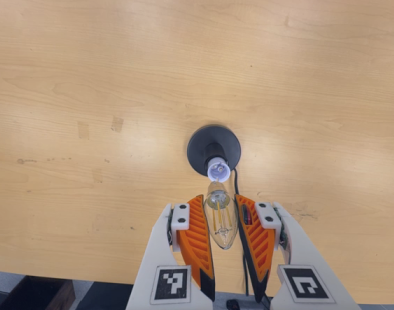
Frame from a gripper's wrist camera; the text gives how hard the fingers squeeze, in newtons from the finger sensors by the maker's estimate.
{"total": 13.3, "left": 14.4, "right": 12.2}